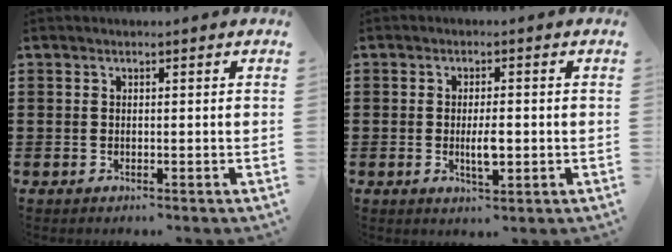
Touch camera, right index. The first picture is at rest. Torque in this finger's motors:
{"motor_torque": [0.09, 0.11, 0.15, 0.03]}